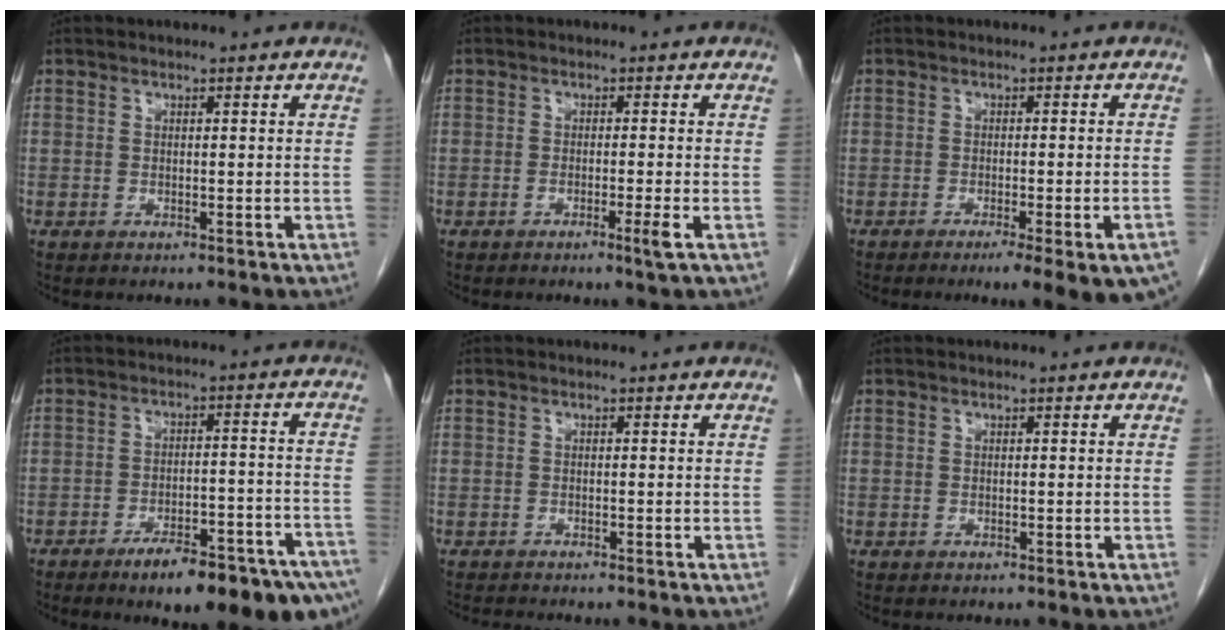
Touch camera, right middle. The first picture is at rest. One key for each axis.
{"total": 2.3, "fx": -1.2, "fy": -0.5, "fz": 1.9, "tx": -0.034, "ty": -0.006, "tz": -0.021}
{"total": 10.4, "fx": -7.2, "fy": 0.9, "fz": 7.4, "tx": -0.048, "ty": -0.009, "tz": -0.093}
{"total": 16.2, "fx": -11.3, "fy": 3.2, "fz": 11.1, "tx": -0.093, "ty": 0.023, "tz": -0.161}
{"total": 1.2, "fx": -1.1, "fy": -0.4, "fz": 0.1, "tx": -0.010, "ty": -0.007, "tz": -0.022}
{"total": 0.0}